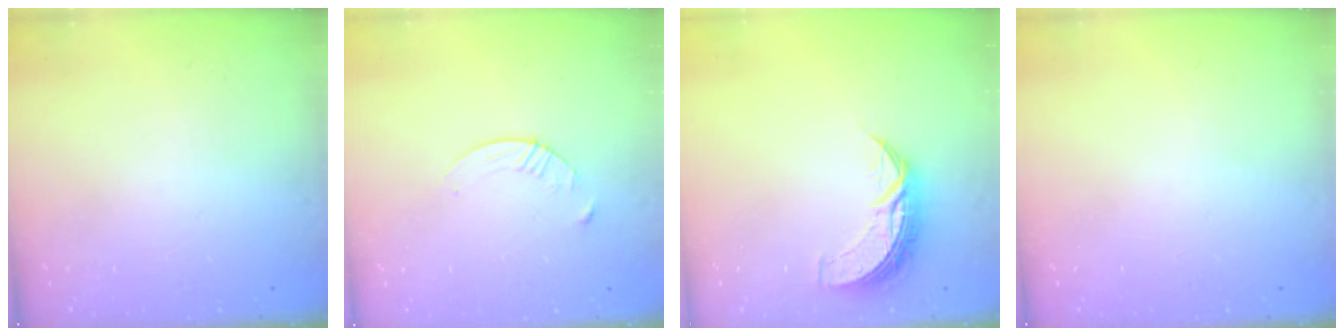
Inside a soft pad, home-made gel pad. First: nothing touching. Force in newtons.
{"total": 3.1, "press": 3.1, "slide": 0.4}
{"total": 8.2, "press": 8.2, "slide": 0.7}
{"total": 0.0}